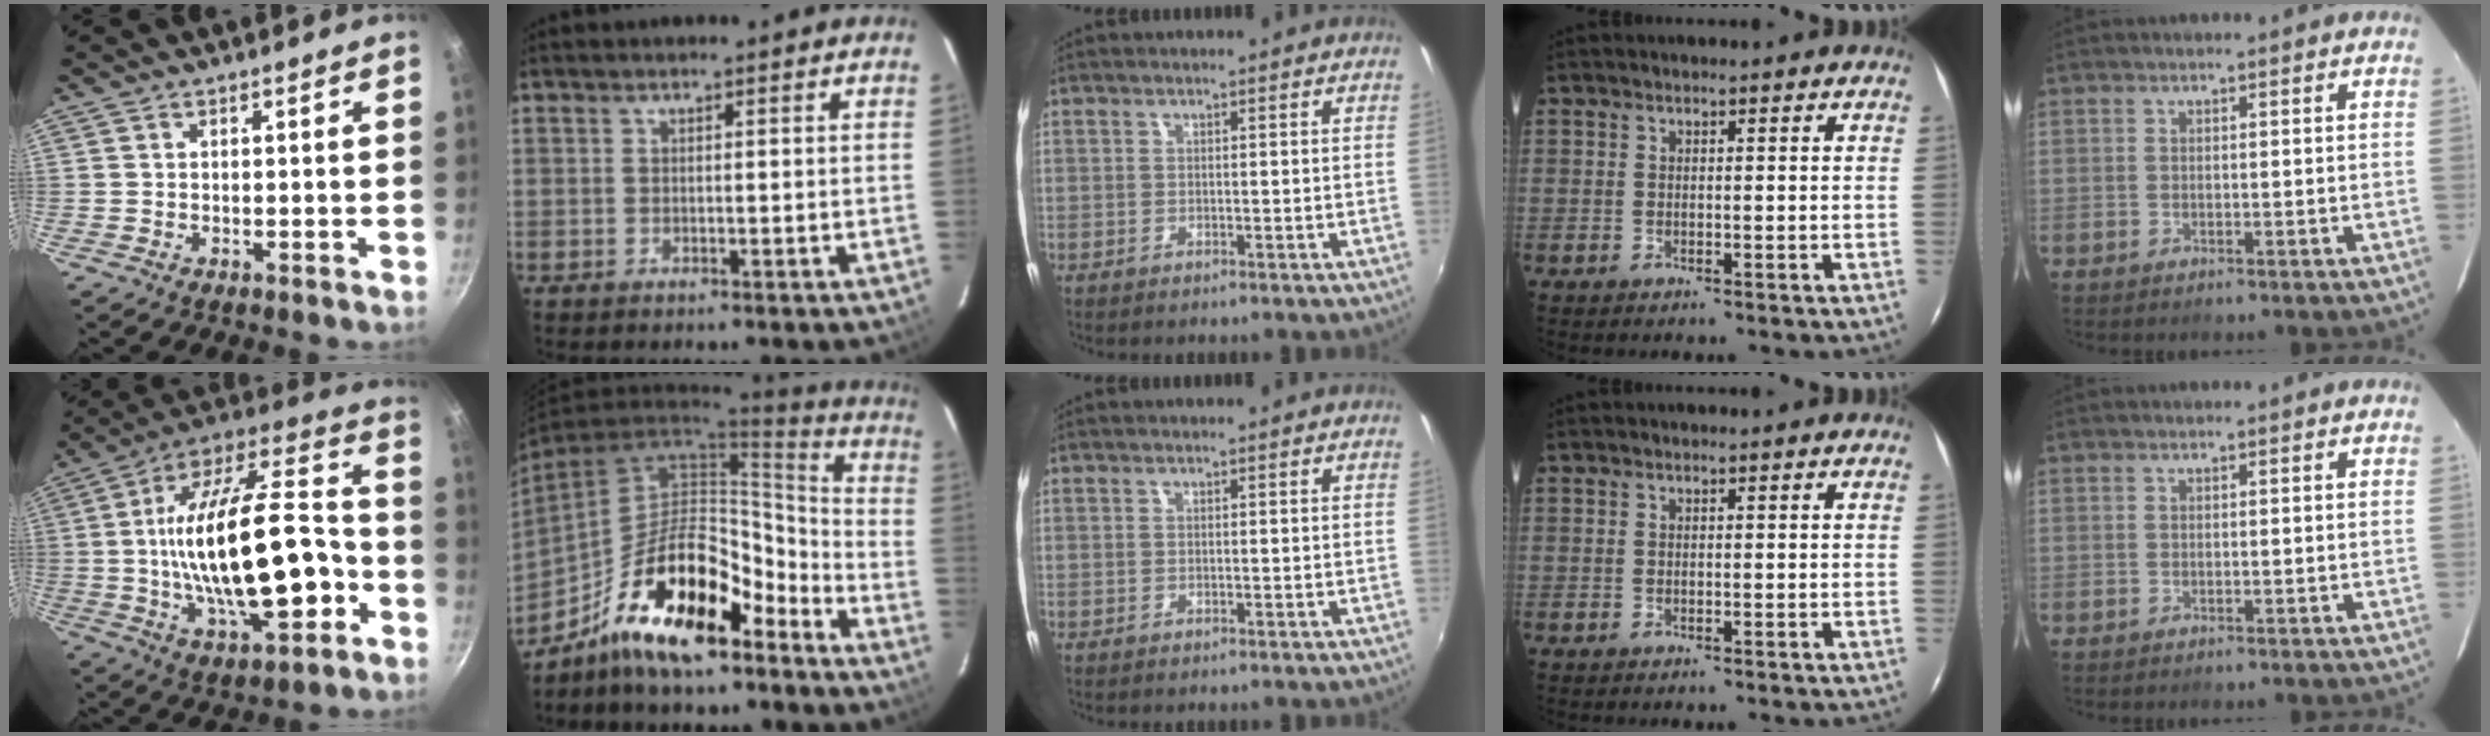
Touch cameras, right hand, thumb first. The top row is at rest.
{"thumb": {"total": 27.7, "force": [-4.5, 12.0, 24.6], "torque": [-0.406, 0.045, -0.063]}, "index": {"total": 18.4, "force": [-12.9, 6.7, 11.2], "torque": [-0.189, 0.033, -0.212]}}